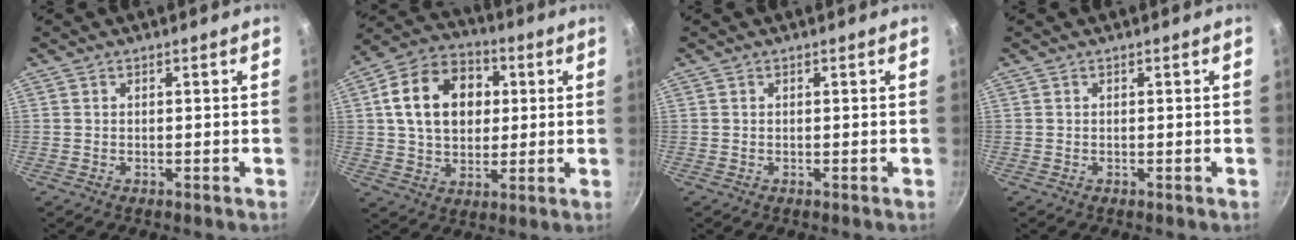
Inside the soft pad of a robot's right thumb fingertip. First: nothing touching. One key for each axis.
{"total": 16.7, "fx": 3.2, "fy": 12.4, "fz": 10.7, "tx": -0.153, "ty": 0.018, "tz": 0.045}
{"total": 0.0}
{"total": 0.0}